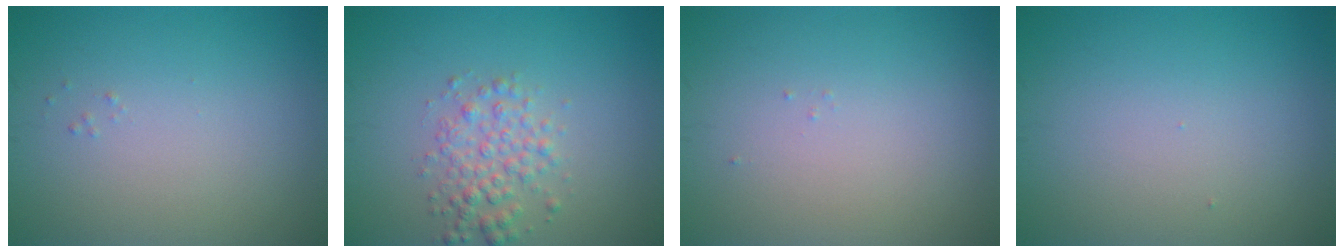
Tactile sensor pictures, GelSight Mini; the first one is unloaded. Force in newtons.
{"total": 2.9, "press": 2.9, "slide": 0.0}
{"total": 0.0}
{"total": 0.0}